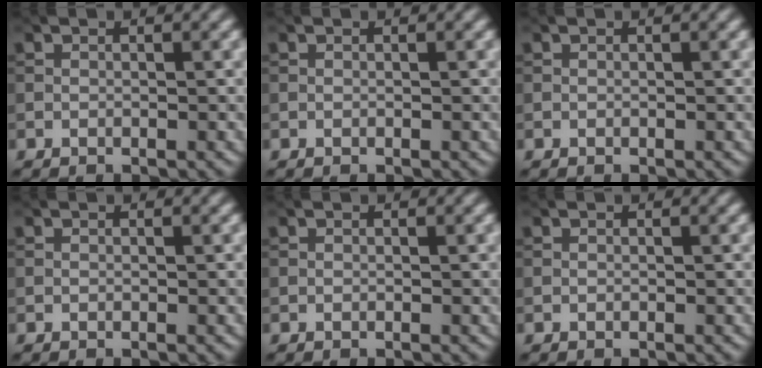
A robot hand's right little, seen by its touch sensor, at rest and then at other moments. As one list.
[{"total": 0.0}, {"total": 0.0}, {"total": 0.0}, {"total": 0.0}, {"total": 0.0}]